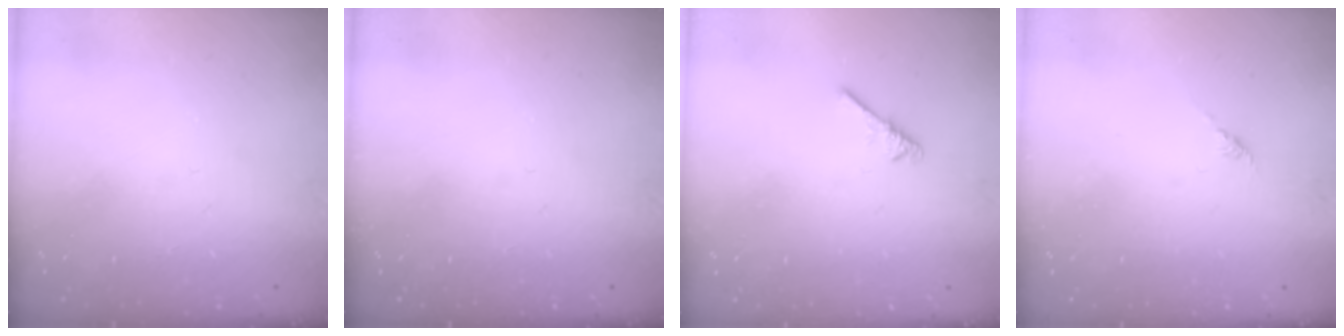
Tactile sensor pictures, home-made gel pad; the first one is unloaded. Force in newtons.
{"total": 0.0}
{"total": 2.6, "press": 2.5, "slide": 0.5}
{"total": 0.0}